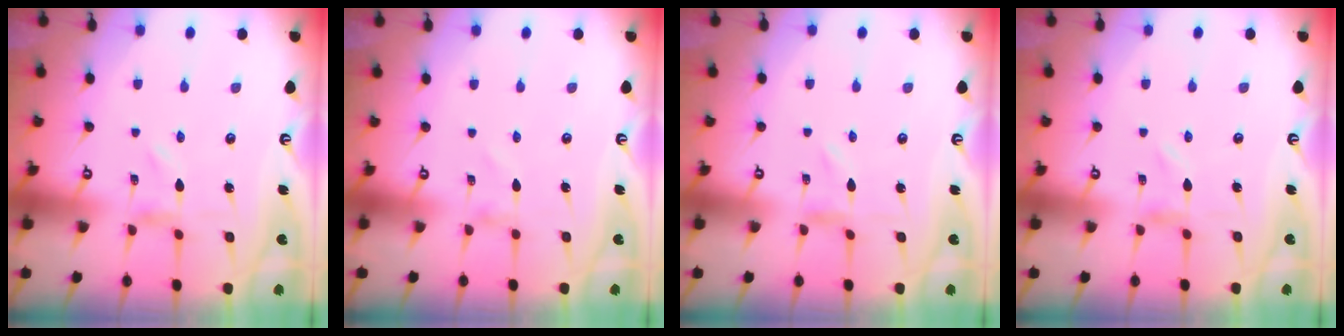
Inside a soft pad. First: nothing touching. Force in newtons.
{"total": 1.1, "press": 1.1, "slide": 0.1}
{"total": 0.0}
{"total": 0.0}